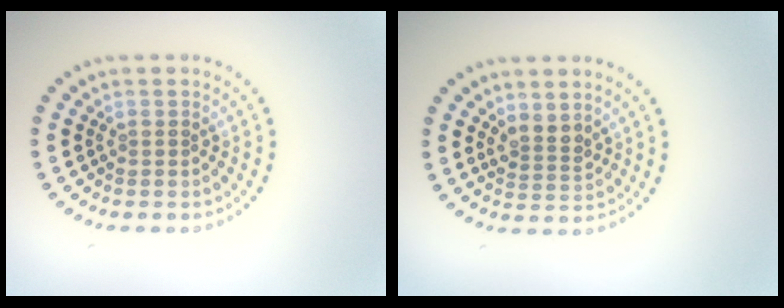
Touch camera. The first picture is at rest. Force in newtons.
{"total": 2.0, "press": 1.7, "slide": 1.1}